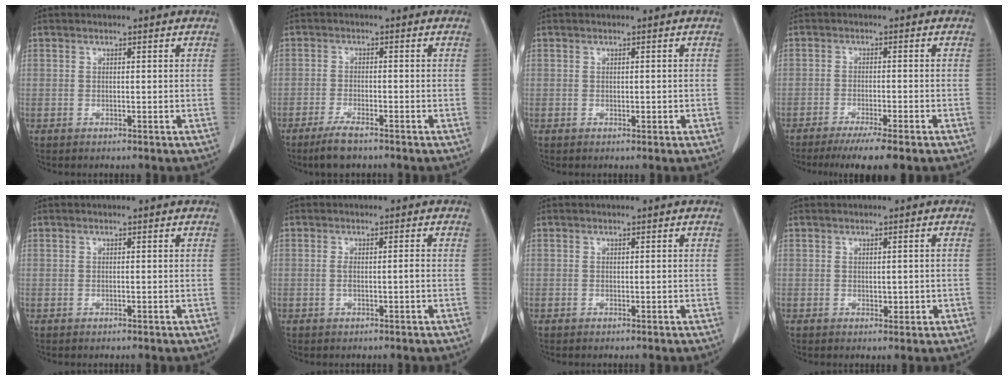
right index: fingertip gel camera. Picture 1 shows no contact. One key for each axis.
{"total": 4.4, "fx": -3.4, "fy": 0.7, "fz": 2.8, "tx": -0.059, "ty": -0.008, "tz": -0.061}
{"total": 0.7, "fx": -0.2, "fy": 0.3, "fz": 0.6, "tx": -0.010, "ty": -0.001, "tz": -0.001}
{"total": 6.8, "fx": -5.2, "fy": 0.0, "fz": 4.3, "tx": -0.059, "ty": -0.014, "tz": -0.082}
{"total": 0.0}
{"total": 1.7, "fx": -0.3, "fy": 0.1, "fz": 1.7, "tx": -0.032, "ty": 0.002, "tz": -0.006}
{"total": 0.0}
{"total": 1.6, "fx": -0.2, "fy": 1.0, "fz": 1.2, "tx": -0.015, "ty": 0.002, "tz": 0.002}